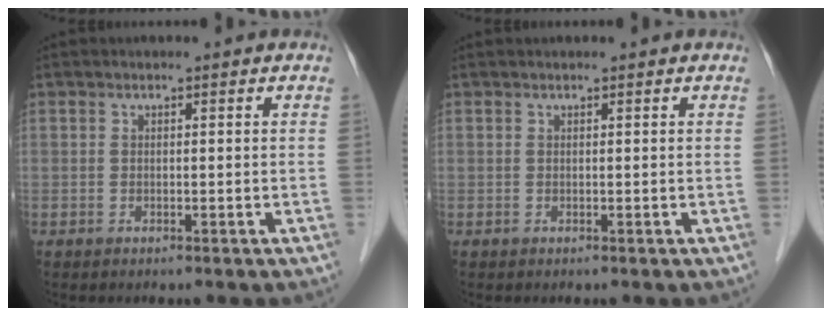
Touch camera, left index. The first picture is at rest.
{"total": 1.0, "force": [0.9, 0.1, 0.3], "torque": [-0.008, 0.016, 0.016]}